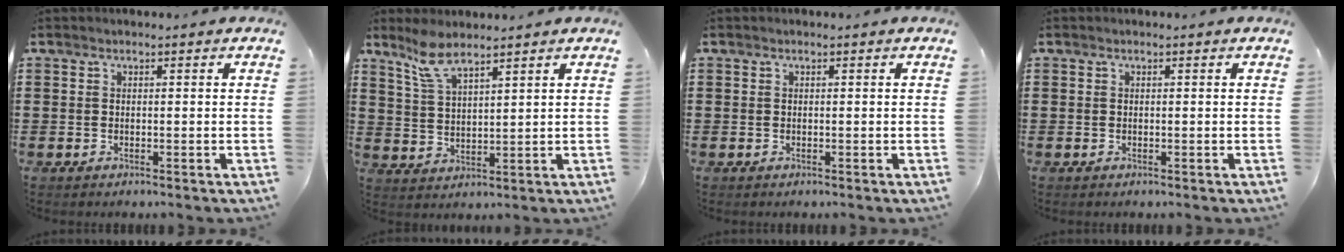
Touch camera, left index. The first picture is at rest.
{"total": 6.0, "force": [4.8, 1.3, 3.3], "torque": [-0.078, -0.006, 0.089]}
{"total": 0.0}
{"total": 0.0}